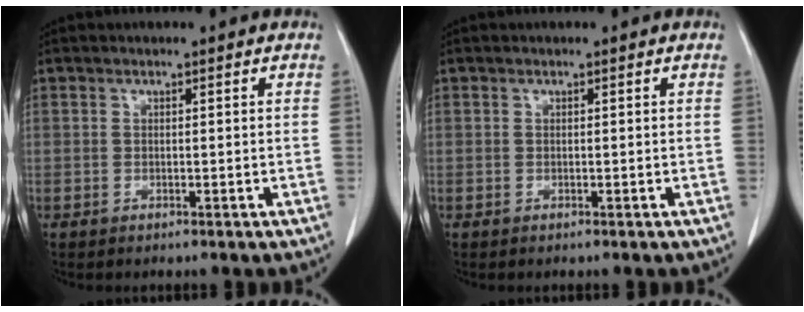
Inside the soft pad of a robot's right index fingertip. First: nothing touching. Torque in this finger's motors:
{"motor_torque": [0.00, 0.00, 0.00, 0.00]}